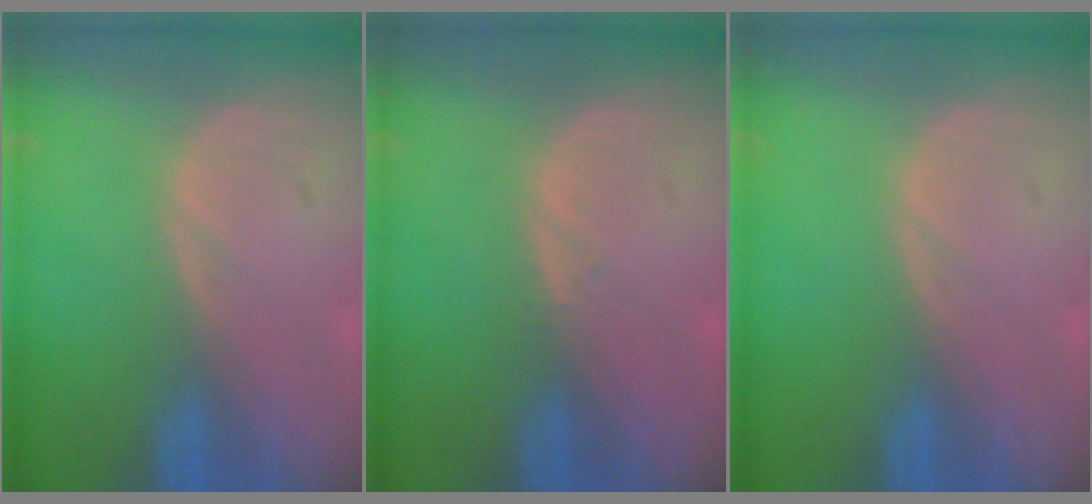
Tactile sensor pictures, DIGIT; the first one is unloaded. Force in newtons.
{"total": 0.6, "press": 0.5, "slide": 0.4}
{"total": 0.0}